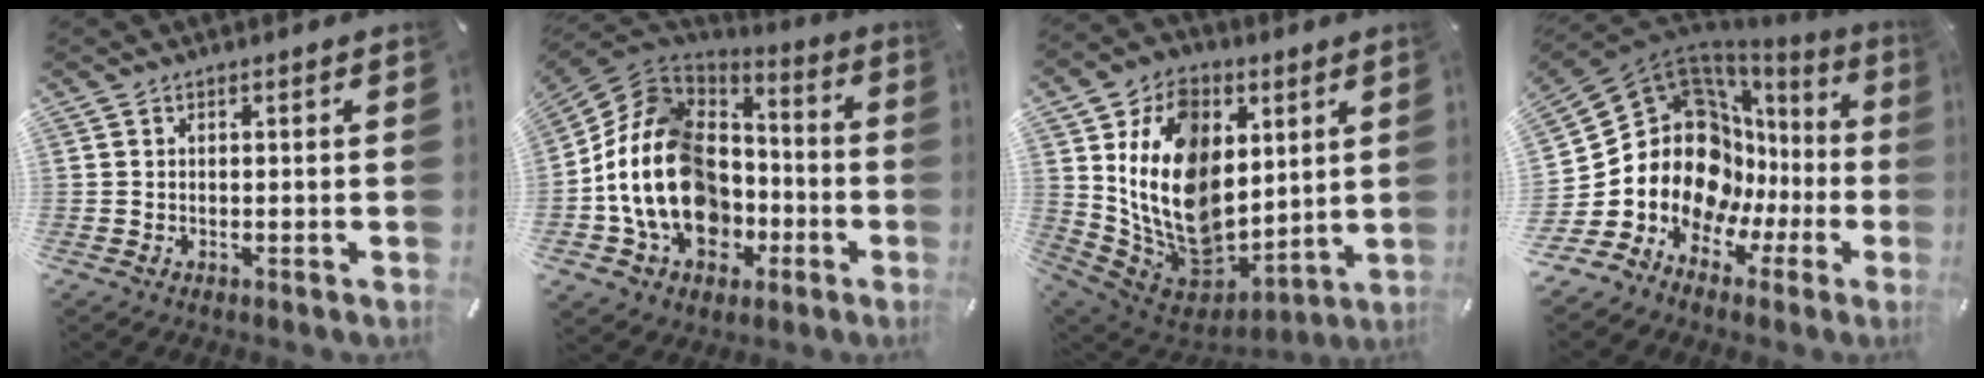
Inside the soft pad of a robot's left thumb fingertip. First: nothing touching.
{"total": 20.4, "force": [-5.0, 16.1, 11.5], "torque": [-0.258, 0.019, -0.082]}
{"total": 20.0, "force": [2.6, 16.0, 11.6], "torque": [-0.223, -0.030, 0.054]}
{"total": 17.1, "force": [1.8, 14.2, 9.4], "torque": [-0.201, -0.068, 0.048]}